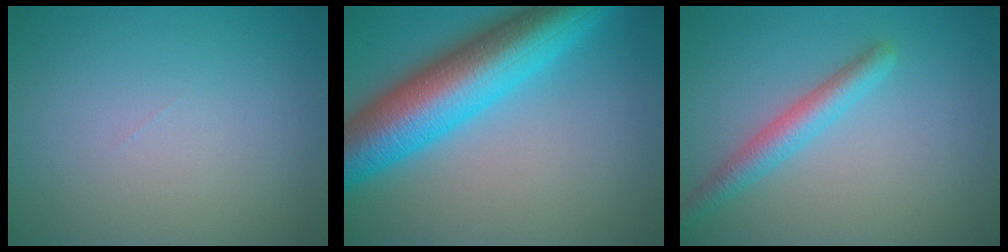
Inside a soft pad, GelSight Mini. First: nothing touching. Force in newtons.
{"total": 11.7, "press": 11.7, "slide": 0.2}
{"total": 2.9, "press": 2.9, "slide": 0.2}